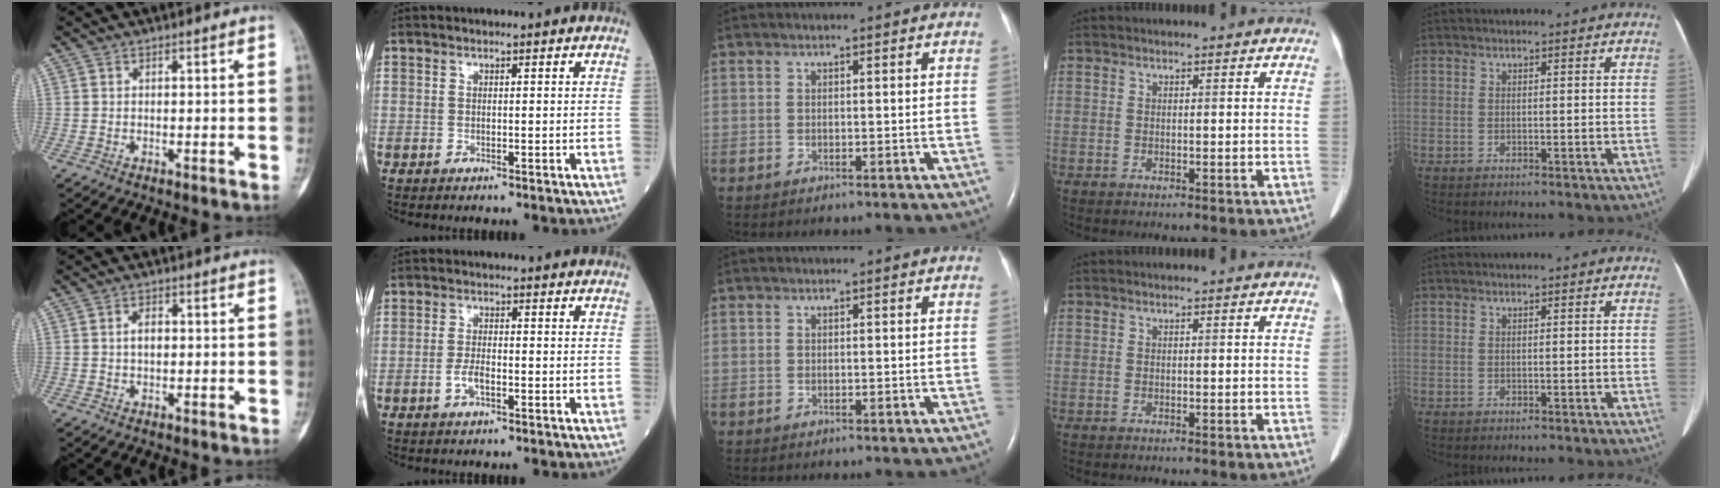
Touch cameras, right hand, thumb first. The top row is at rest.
{"thumb": {"total": 2.6, "force": [0.1, 1.6, 2.0], "torque": [-0.034, 0.005, 0.000]}, "index": {"total": 2.8, "force": [-1.1, 0.9, 2.4], "torque": [-0.051, 0.001, -0.021]}}